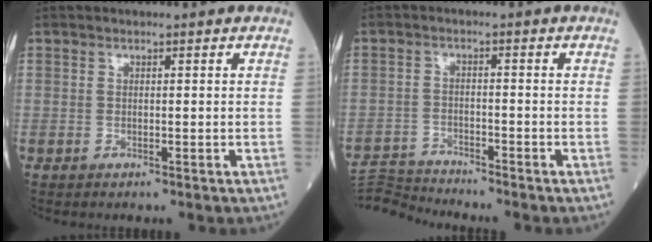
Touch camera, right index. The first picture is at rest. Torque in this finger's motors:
{"motor_torque": [-0.41, -0.20, -0.14, -0.05]}